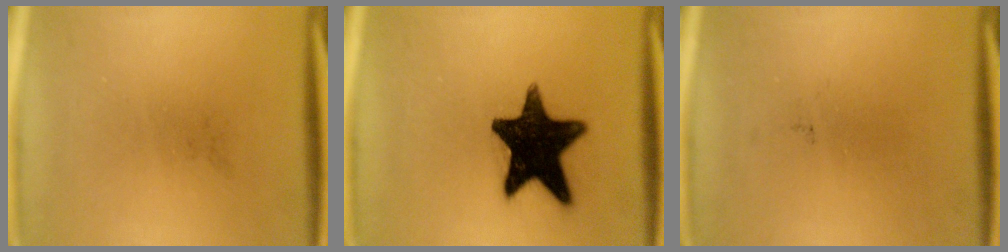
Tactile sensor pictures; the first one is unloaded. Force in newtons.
{"total": 17.2}
{"total": 0.0}